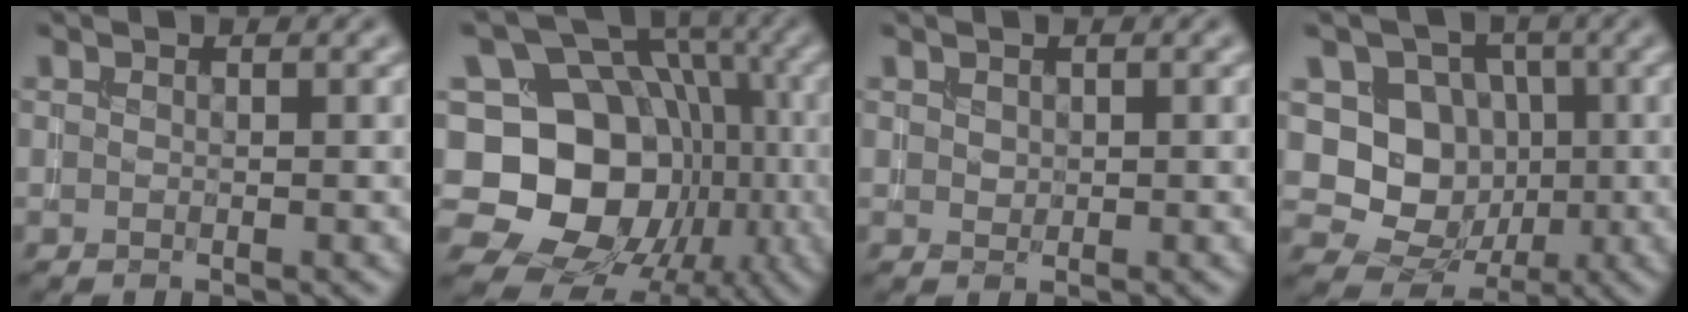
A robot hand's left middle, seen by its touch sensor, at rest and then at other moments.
{"total": 17.5, "force": [-2.2, 14.9, 8.9], "torque": [-0.152, 0.012, -0.056]}
{"total": 0.7, "force": [0.3, 0.5, 0.2], "torque": [-0.004, -0.004, 0.010]}
{"total": 7.4, "force": [0.3, 6.6, 3.2], "torque": [-0.043, -0.006, -0.016]}